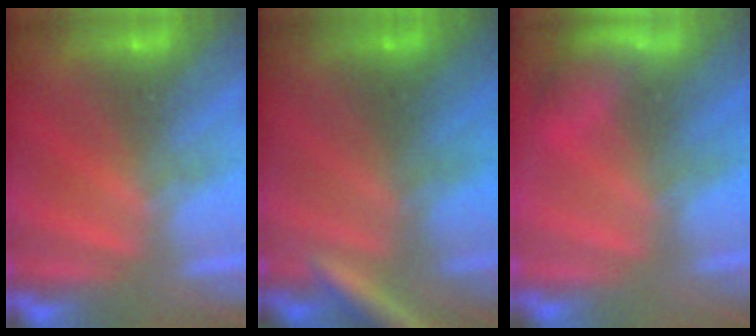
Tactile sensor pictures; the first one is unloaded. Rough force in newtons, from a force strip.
{"total": 2.8}
{"total": 3.1}